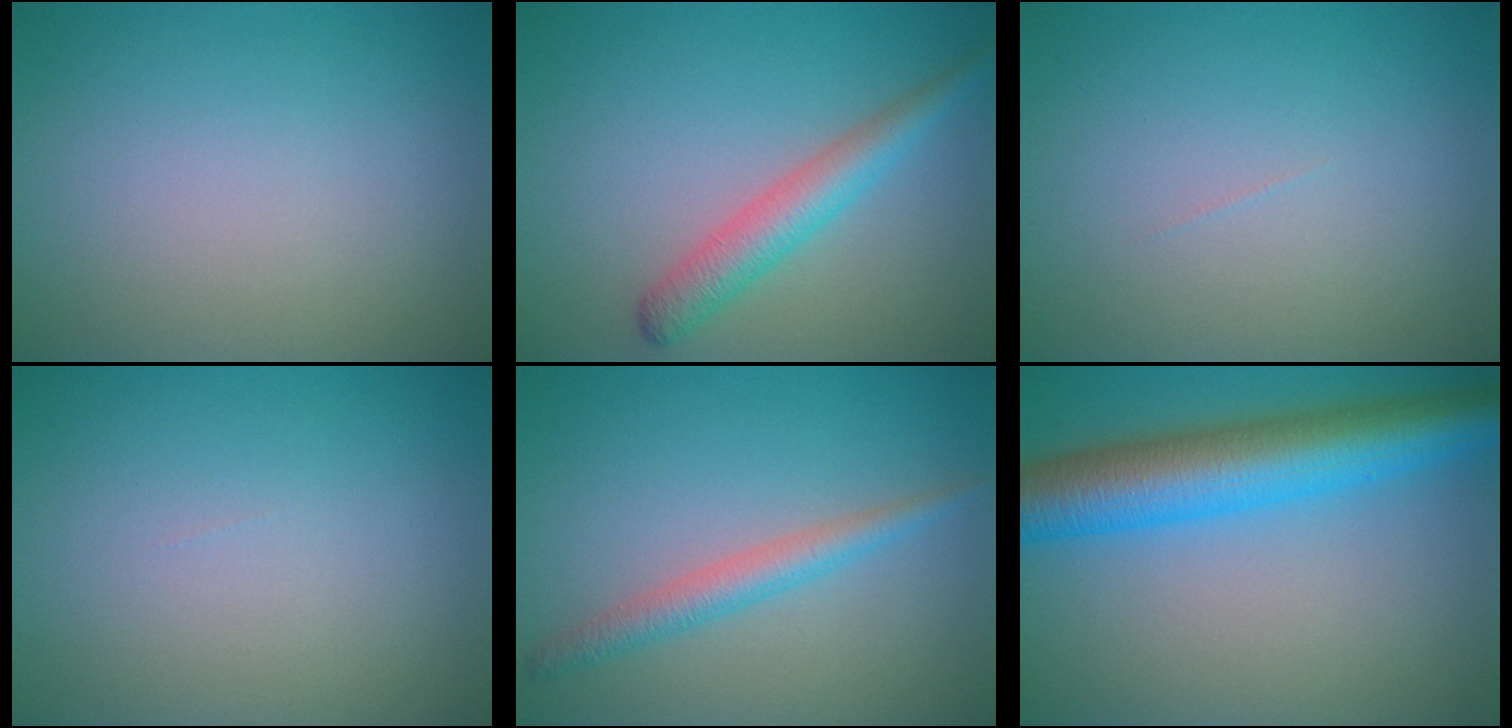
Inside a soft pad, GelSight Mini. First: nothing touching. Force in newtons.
{"total": 3.5, "press": 3.5, "slide": 0.1}
{"total": 0.0}
{"total": 0.0}
{"total": 2.4, "press": 2.4, "slide": 0.0}
{"total": 9.0, "press": 9.0, "slide": 0.3}